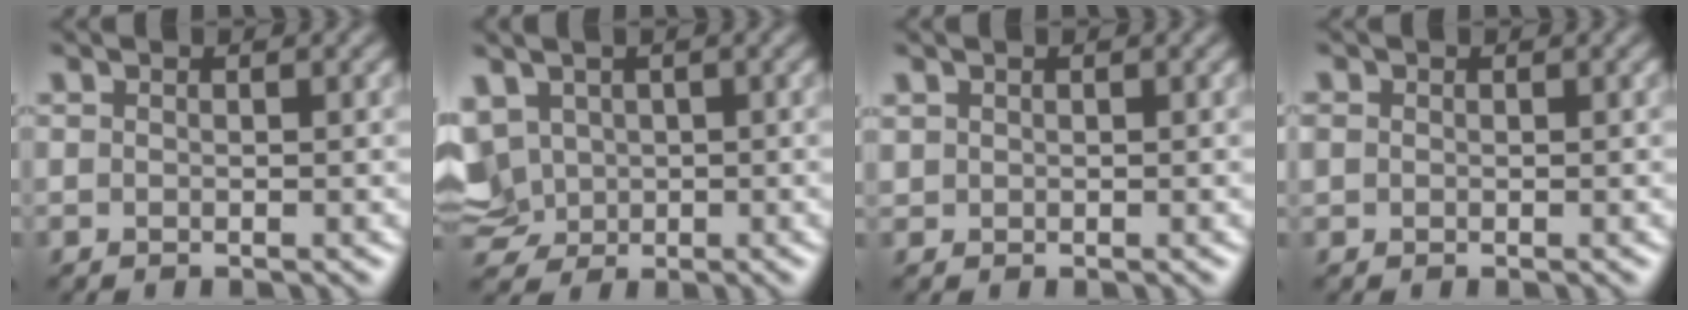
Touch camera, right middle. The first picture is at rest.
{"total": 6.1, "force": [2.0, 4.8, 3.3], "torque": [-0.099, 0.028, 0.037]}
{"total": 0.7, "force": [0.5, 0.5, 0.0], "torque": [-0.003, 0.001, 0.013]}
{"total": 1.2, "force": [0.2, 1.0, 0.5], "torque": [-0.015, 0.002, 0.003]}